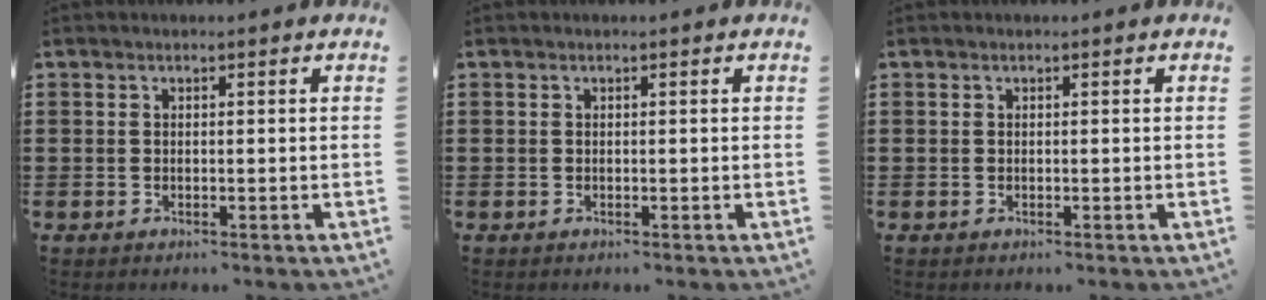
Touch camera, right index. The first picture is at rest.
{"total": 0.0}
{"total": 0.0}